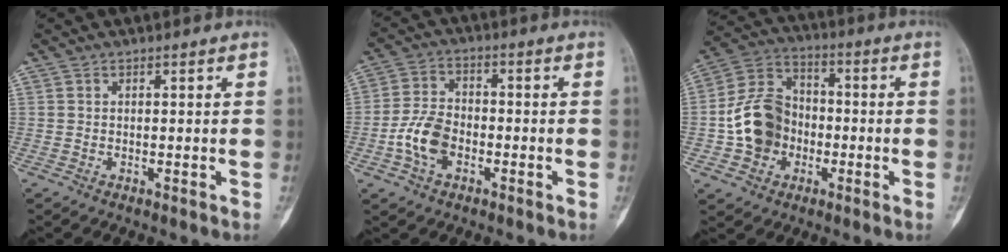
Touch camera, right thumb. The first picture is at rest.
{"total": 8.1, "force": [-2.7, 5.2, 5.6], "torque": [-0.102, 0.022, -0.058]}
{"total": 13.0, "force": [-2.5, 10.5, 7.3], "torque": [-0.113, 0.035, -0.053]}